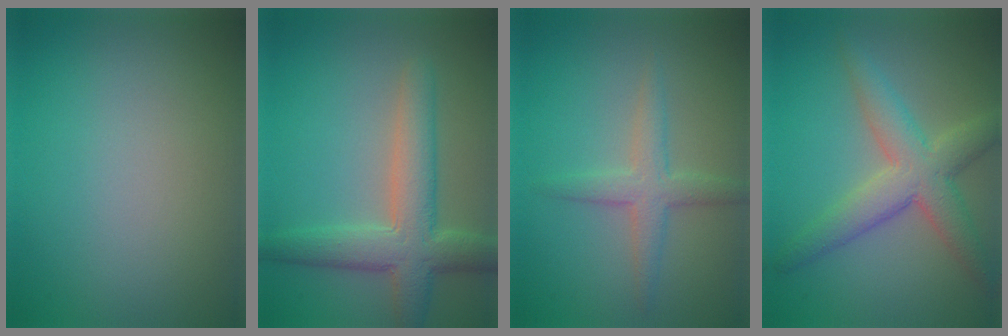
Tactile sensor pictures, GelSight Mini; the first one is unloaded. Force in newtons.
{"total": 5.8, "press": 5.8, "slide": 0.1}
{"total": 2.9, "press": 2.9, "slide": 0.1}
{"total": 4.2, "press": 4.2, "slide": 0.4}